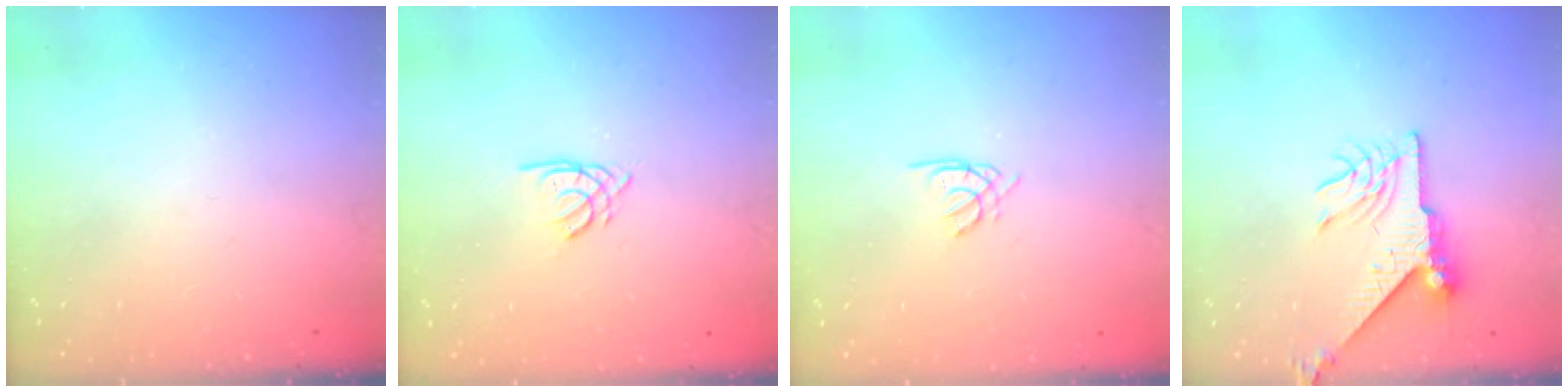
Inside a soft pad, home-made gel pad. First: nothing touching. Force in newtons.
{"total": 2.4, "press": 2.4, "slide": 0.1}
{"total": 1.7, "press": 1.6, "slide": 0.4}
{"total": 8.3, "press": 8.3, "slide": 1.0}